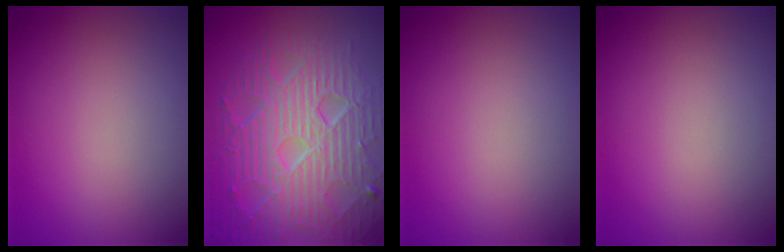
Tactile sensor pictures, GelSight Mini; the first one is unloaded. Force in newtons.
{"total": 10.7, "press": 6.9, "slide": 8.2}
{"total": 0.0}
{"total": 0.0}